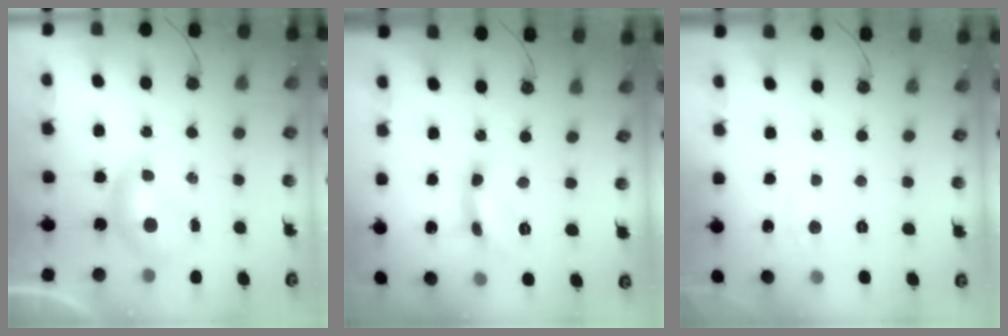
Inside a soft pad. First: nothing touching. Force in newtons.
{"total": 6.3, "press": 6.3, "slide": 0.3}
{"total": 1.7, "press": 1.6, "slide": 0.5}